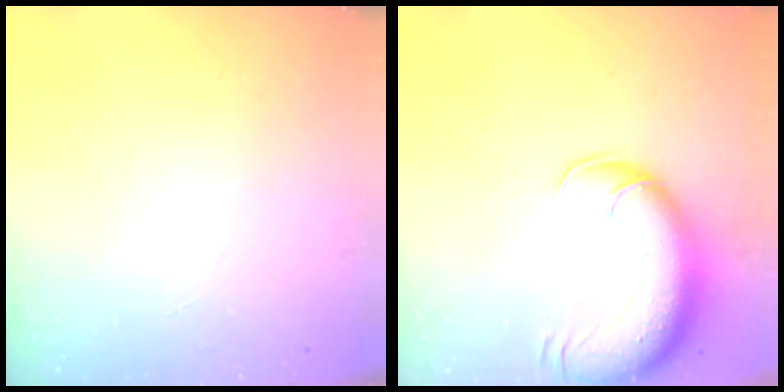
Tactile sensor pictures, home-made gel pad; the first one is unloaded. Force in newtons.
{"total": 16.2, "press": 15.7, "slide": 3.9}